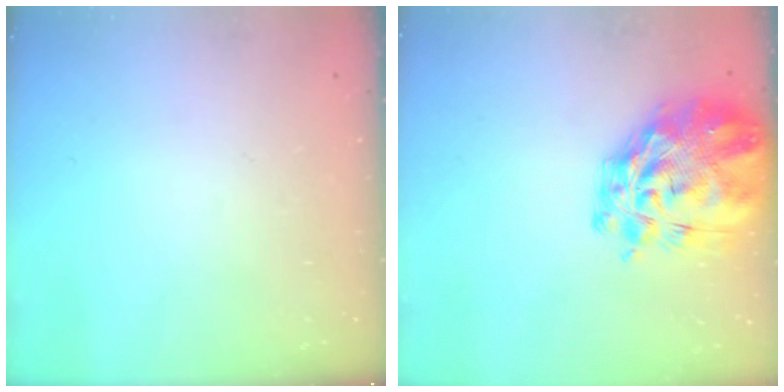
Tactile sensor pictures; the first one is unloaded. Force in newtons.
{"total": 12.6, "press": 11.8, "slide": 4.4}